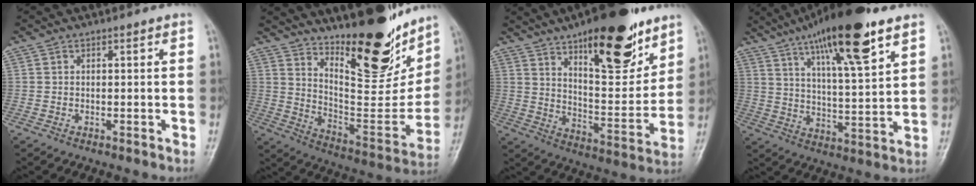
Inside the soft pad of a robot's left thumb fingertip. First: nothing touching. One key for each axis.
{"total": 24.8, "fx": 16.9, "fy": 8.4, "fz": 16.1, "tx": -0.188, "ty": -0.107, "tz": 0.270}
{"total": 21.9, "fx": 13.3, "fy": 7.8, "fz": 15.5, "tx": -0.190, "ty": -0.072, "tz": 0.212}
{"total": 18.9, "fx": 11.5, "fy": 3.9, "fz": 14.5, "tx": -0.225, "ty": -0.041, "tz": 0.191}